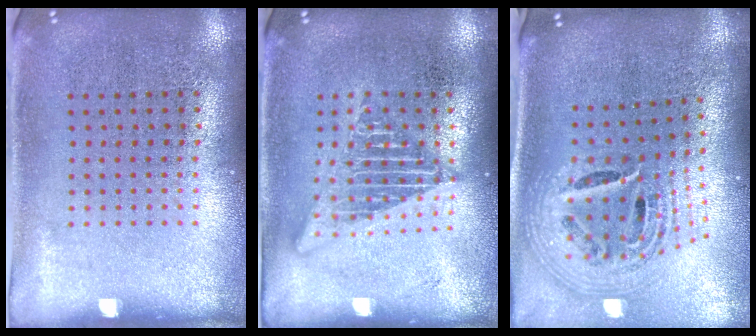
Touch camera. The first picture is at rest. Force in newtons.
{"total": 2.6, "press": 2.6, "slide": 0.3}
{"total": 2.7, "press": 1.9, "slide": 1.9}